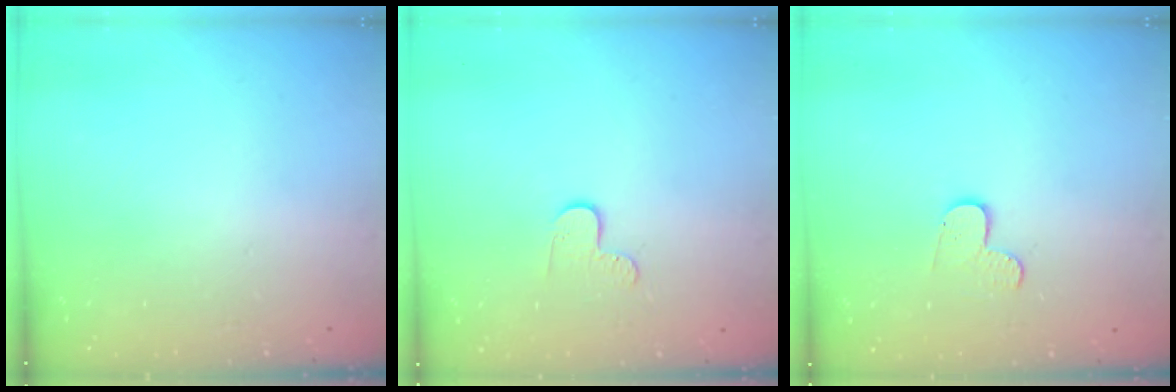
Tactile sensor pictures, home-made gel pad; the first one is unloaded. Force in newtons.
{"total": 5.1, "press": 5.1, "slide": 0.5}
{"total": 4.3, "press": 4.3, "slide": 0.4}